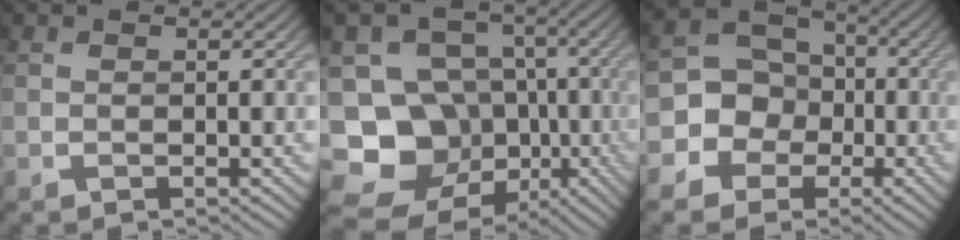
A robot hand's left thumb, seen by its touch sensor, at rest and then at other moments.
{"total": 17.1, "force": [-7.5, 13.3, 7.7], "torque": [-0.182, -0.011, -0.115]}
{"total": 9.4, "force": [-2.6, 8.6, 2.7], "torque": [-0.071, 0.002, -0.077]}